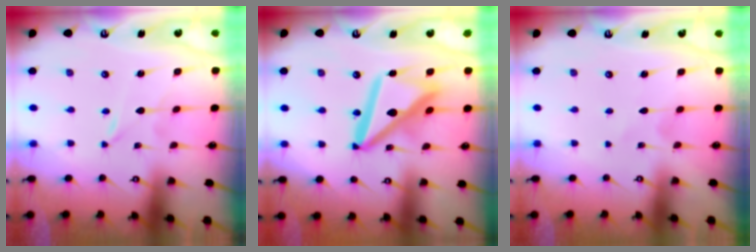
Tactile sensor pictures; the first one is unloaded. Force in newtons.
{"total": 15.4, "press": 15.3, "slide": 1.7}
{"total": 0.7, "press": 0.7, "slide": 0.1}